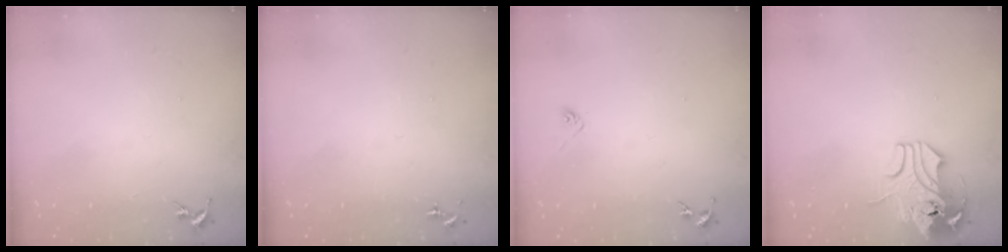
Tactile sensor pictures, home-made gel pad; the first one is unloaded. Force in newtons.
{"total": 0.0}
{"total": 3.8, "press": 3.7, "slide": 1.0}
{"total": 12.2, "press": 12.1, "slide": 1.7}